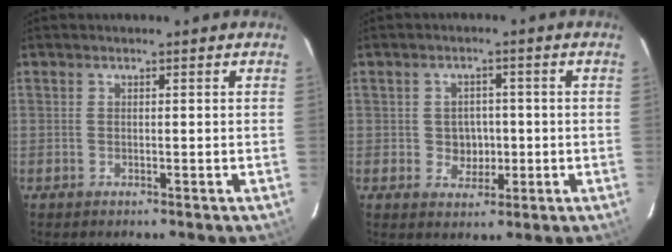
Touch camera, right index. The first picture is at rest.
{"total": 4.2, "force": [-0.5, 3.9, 1.6], "torque": [-0.030, 0.008, 0.002]}